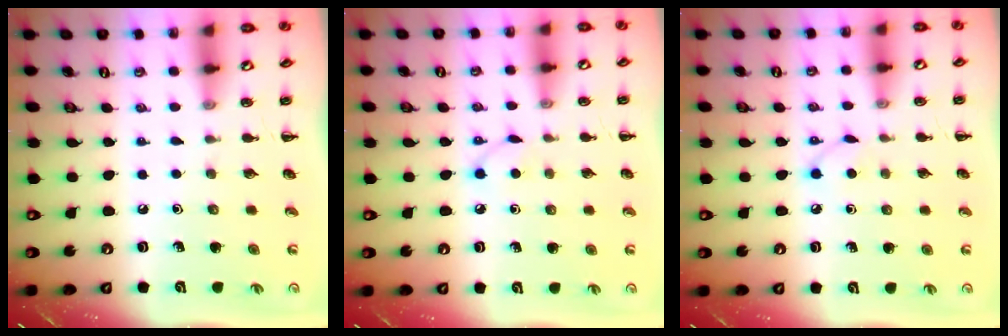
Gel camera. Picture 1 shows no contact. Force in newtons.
{"total": 3.9, "press": 3.7, "slide": 1.2}
{"total": 3.9, "press": 3.7, "slide": 1.2}